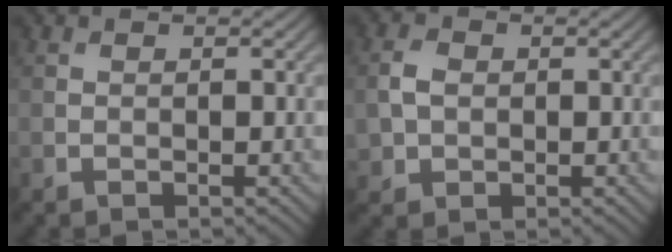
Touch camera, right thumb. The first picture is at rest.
{"total": 3.3, "force": [0.1, 2.6, 2.0], "torque": [-0.051, 0.002, 0.000]}